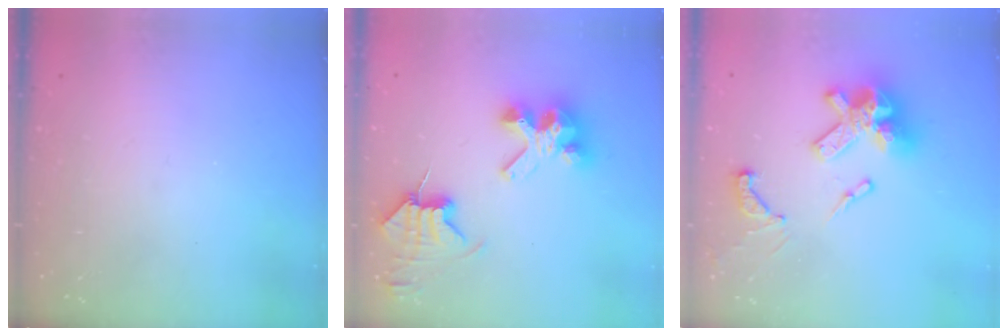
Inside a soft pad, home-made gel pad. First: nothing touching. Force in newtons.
{"total": 9.9, "press": 9.9, "slide": 1.1}
{"total": 18.8, "press": 18.8, "slide": 1.6}